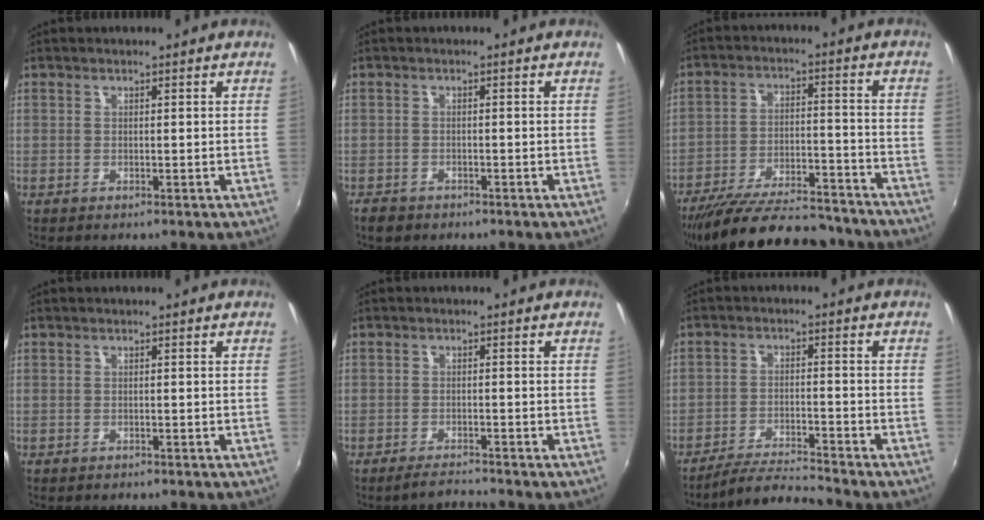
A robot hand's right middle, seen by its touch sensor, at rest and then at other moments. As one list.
[{"total": 2.5, "force": [-1.6, 1.8, 0.9], "torque": [-0.024, -0.003, -0.024]}, {"total": 23.5, "force": [-20.3, 5.8, 10.2], "torque": [-0.192, -0.019, -0.288]}, {"total": 0.7, "force": [-0.6, 0.3, 0.1], "torque": [-0.006, 0.001, -0.008]}, {"total": 2.3, "force": [-2.3, 0.1, 0.3], "torque": [-0.016, -0.003, -0.042]}, {"total": 6.4, "force": [-6.2, -0.7, 1.2], "torque": [-0.048, 0.008, -0.112]}]